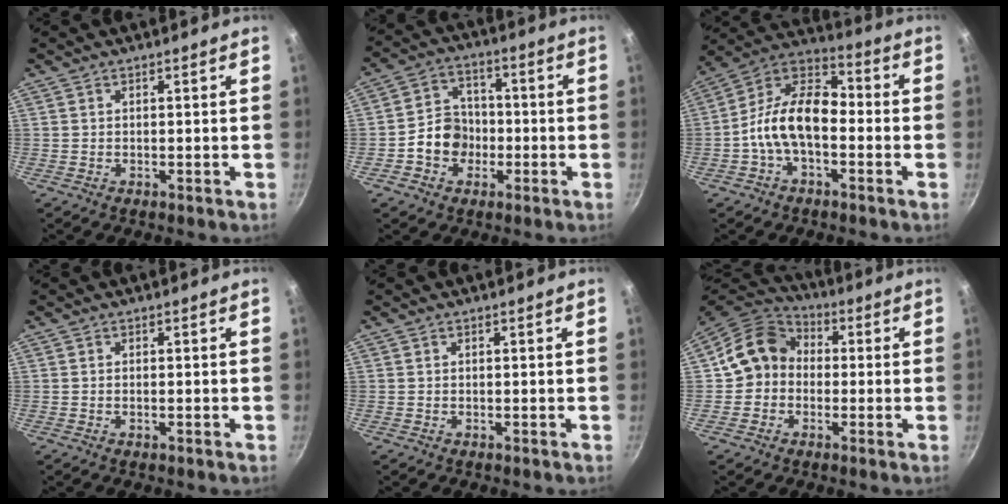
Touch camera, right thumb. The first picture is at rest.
{"total": 8.7, "force": [-2.3, 7.4, 4.0], "torque": [-0.032, 0.029, -0.050]}
{"total": 13.7, "force": [-2.8, 8.1, 10.6], "torque": [-0.169, 0.052, -0.075]}
{"total": 0.6, "force": [-0.2, 0.1, 0.5], "torque": [-0.010, 0.001, -0.004]}
{"total": 0.0}
{"total": 11.3, "force": [-0.1, 9.9, 5.5], "torque": [-0.062, 0.036, -0.023]}